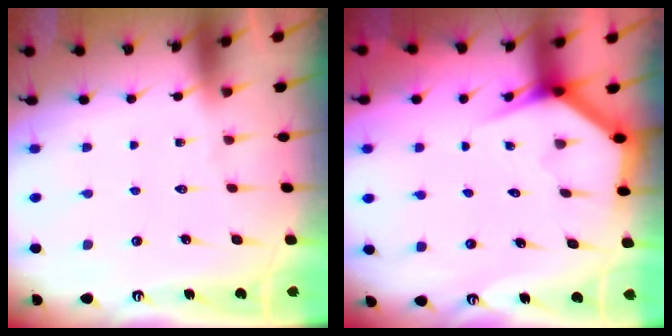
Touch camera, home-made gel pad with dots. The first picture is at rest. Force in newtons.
{"total": 3.4, "press": 3.4, "slide": 0.3}